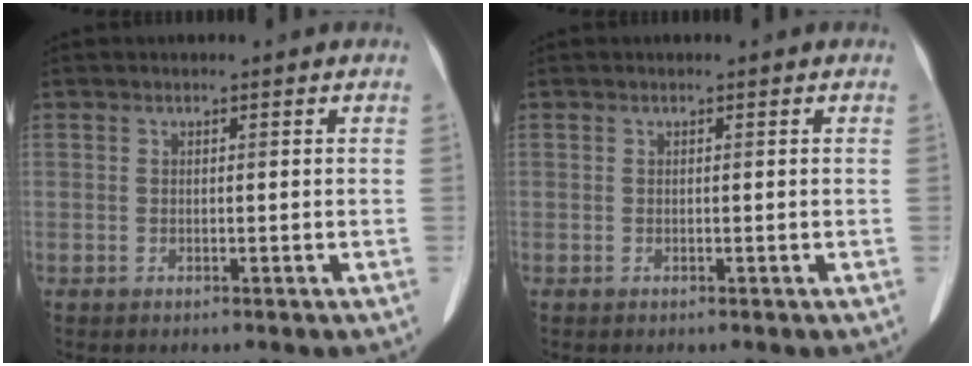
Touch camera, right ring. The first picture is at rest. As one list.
[{"total": 0.0}]